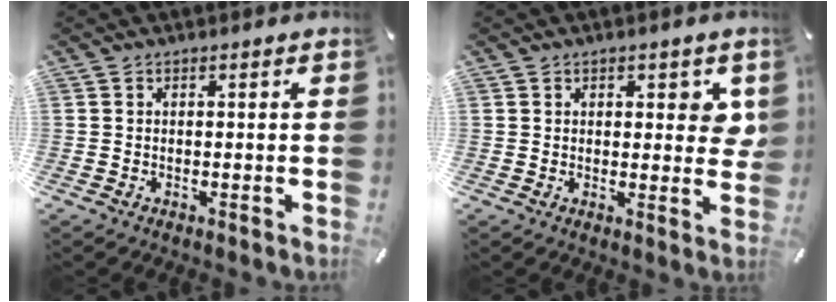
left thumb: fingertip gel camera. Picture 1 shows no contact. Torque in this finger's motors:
{"motor_torque": [1.10, -0.27, 0.38, -0.28, 0.04]}